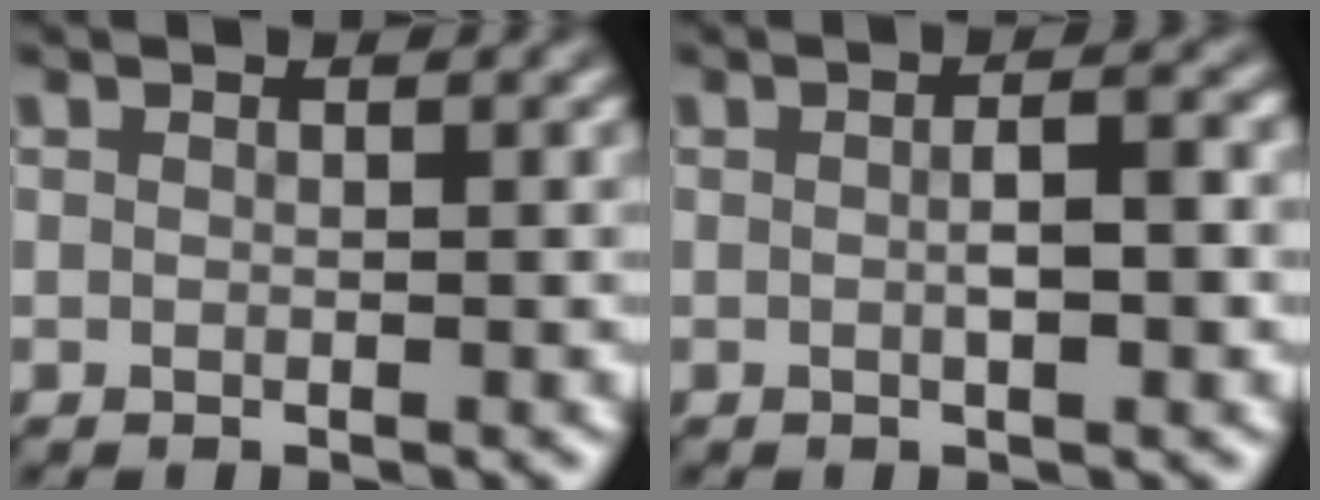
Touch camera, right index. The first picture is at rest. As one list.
[{"total": 2.3, "force": [-0.2, 0.8, 2.2], "torque": [-0.029, 0.001, -0.005]}]